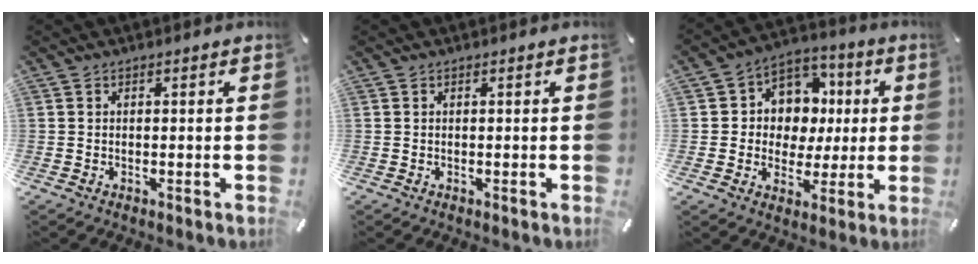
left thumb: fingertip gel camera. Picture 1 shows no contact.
{"total": 0.0}
{"total": 9.9, "force": [0.7, 9.6, 2.3], "torque": [-0.037, -0.003, 0.018]}